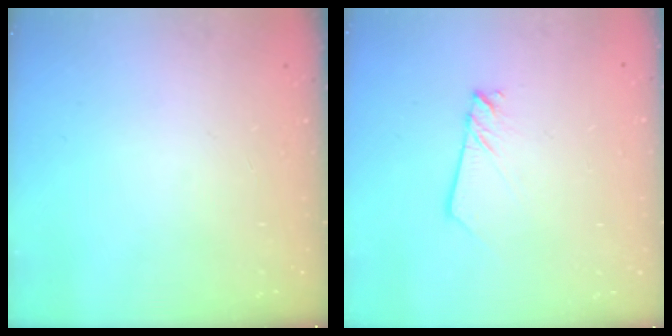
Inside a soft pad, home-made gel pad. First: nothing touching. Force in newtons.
{"total": 2.2, "press": 2.2, "slide": 0.2}